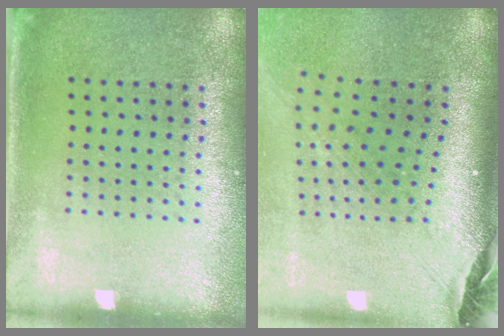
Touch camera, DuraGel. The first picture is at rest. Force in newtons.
{"total": 2.8, "press": 2.0, "slide": 1.9}